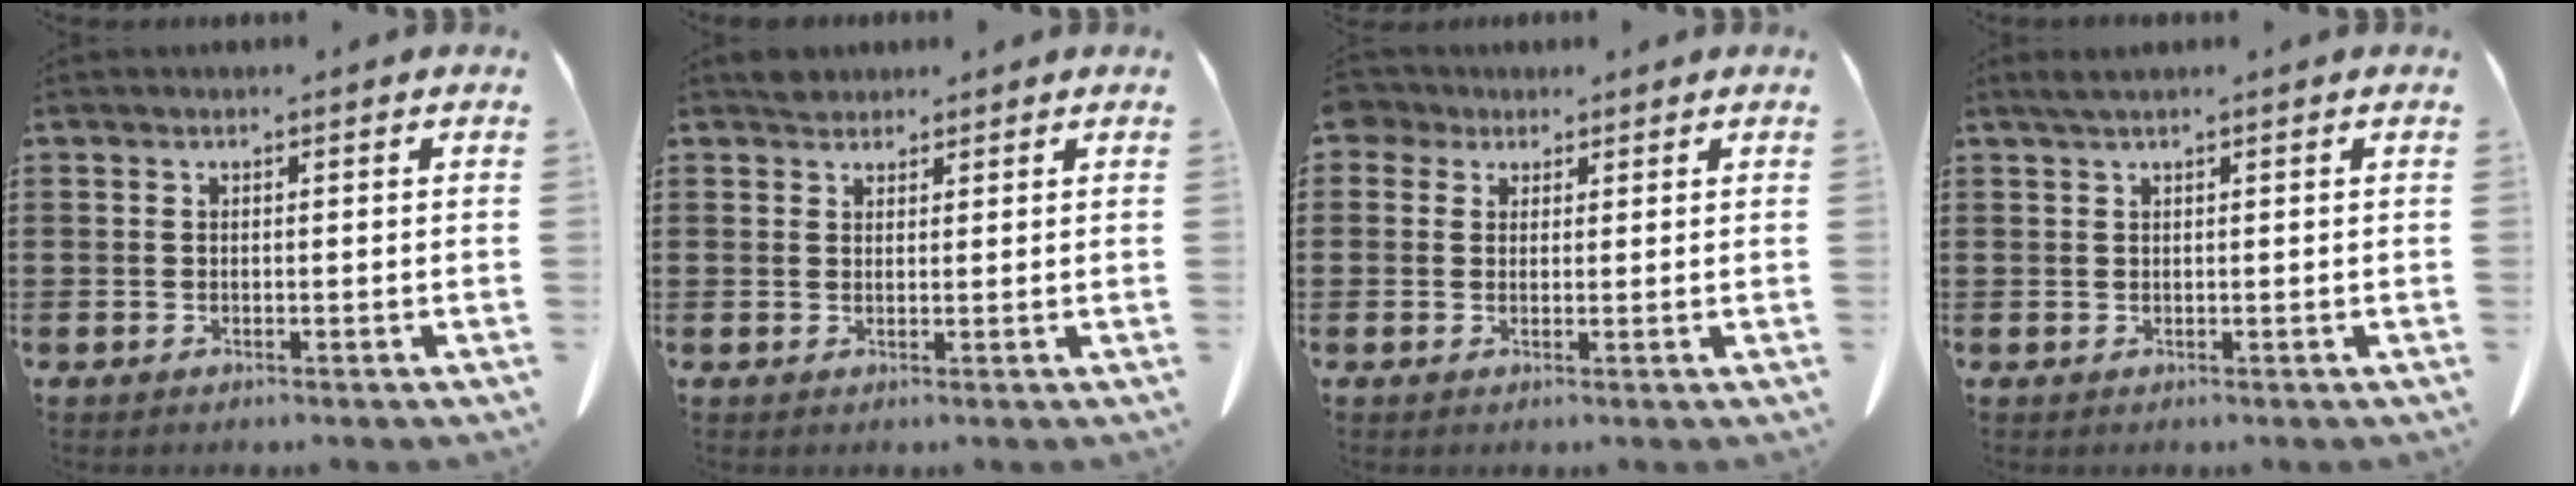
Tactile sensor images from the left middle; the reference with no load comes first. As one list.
[{"total": 2.2, "force": [2.0, 1.0, 0.2], "torque": [-0.002, 0.001, 0.037]}, {"total": 2.5, "force": [1.7, 1.7, 0.6], "torque": [-0.014, 0.007, 0.030]}, {"total": 1.1, "force": [0.7, 0.0, 0.8], "torque": [-0.018, 0.000, 0.014]}]